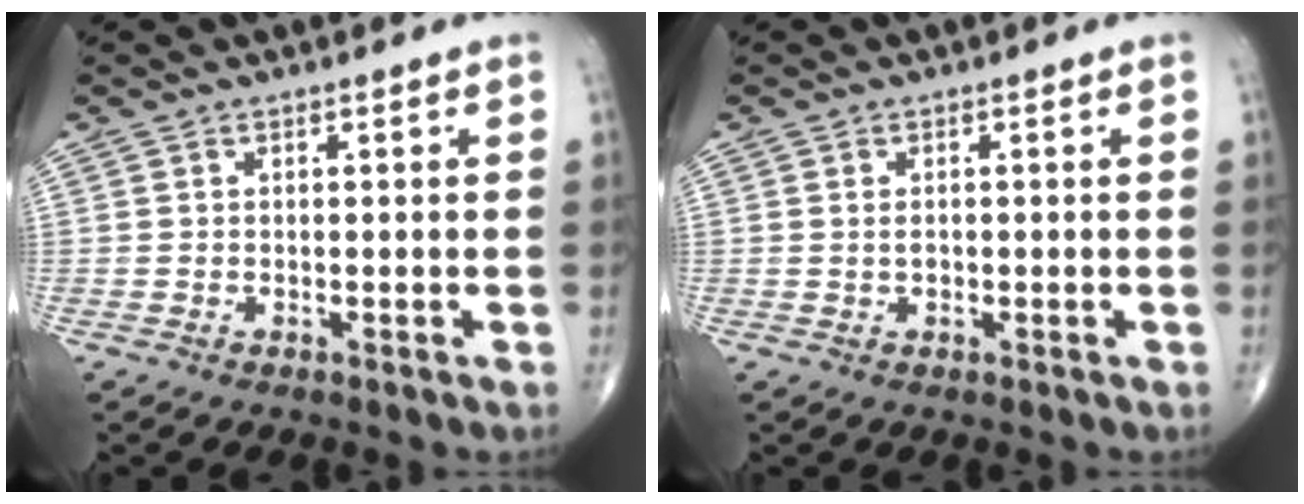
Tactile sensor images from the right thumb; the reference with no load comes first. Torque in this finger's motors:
{"motor_torque": [-0.36, 0.15, -0.15, -0.11, -0.03]}